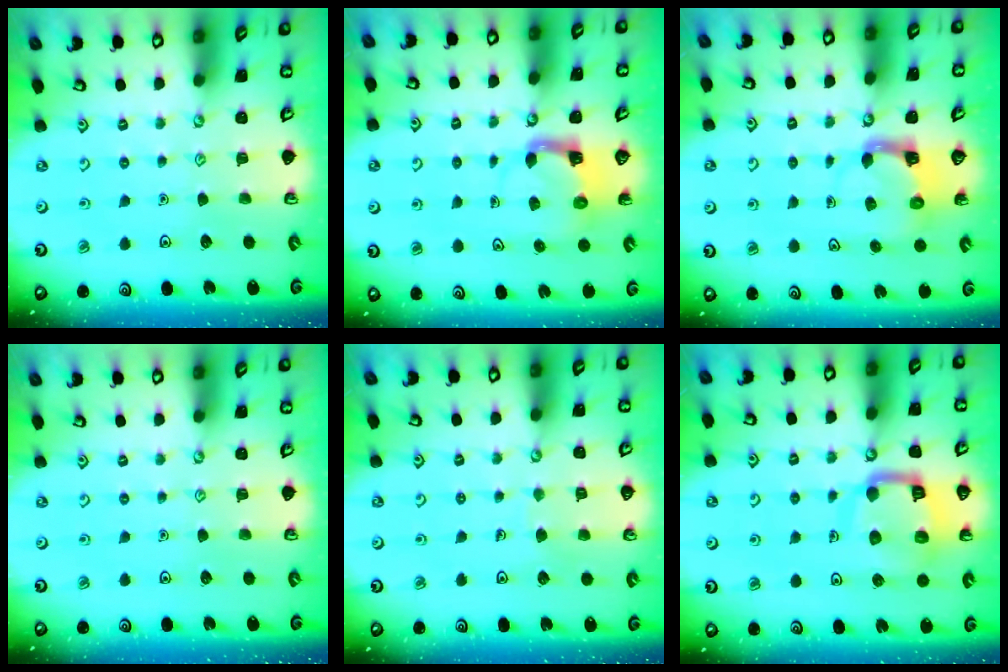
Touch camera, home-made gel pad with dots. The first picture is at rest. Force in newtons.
{"total": 3.9, "press": 3.8, "slide": 0.7}
{"total": 4.0, "press": 3.9, "slide": 0.4}
{"total": 0.0}
{"total": 3.4, "press": 3.4, "slide": 0.2}
{"total": 13.0, "press": 12.9, "slide": 1.5}